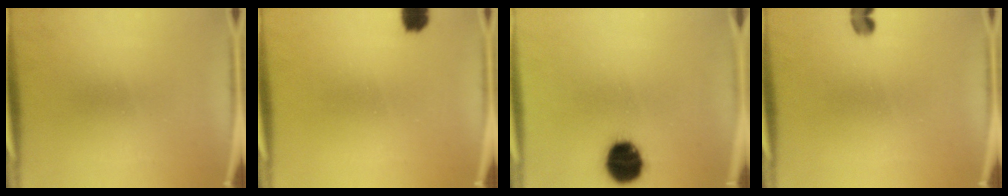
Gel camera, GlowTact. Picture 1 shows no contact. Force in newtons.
{"total": 2.7}
{"total": 12.5}
{"total": 2.0}